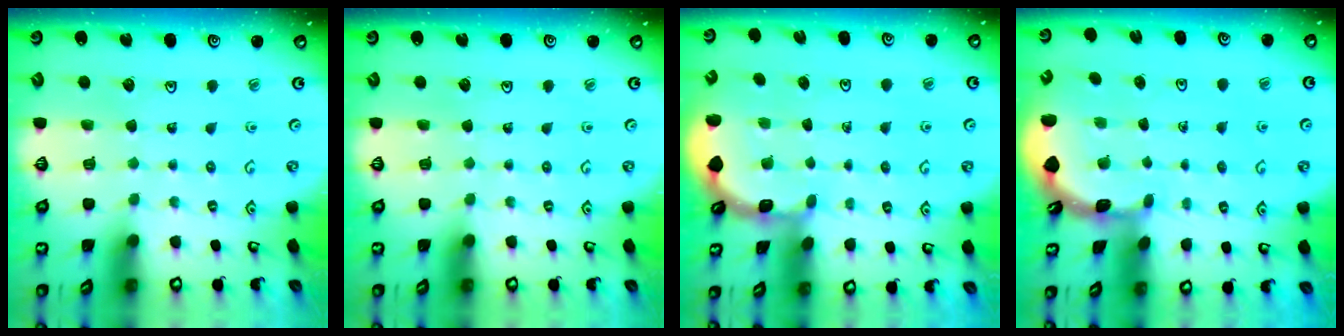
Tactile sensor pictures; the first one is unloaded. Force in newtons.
{"total": 0.0}
{"total": 1.9, "press": 1.9, "slide": 0.2}
{"total": 1.8, "press": 1.8, "slide": 0.1}